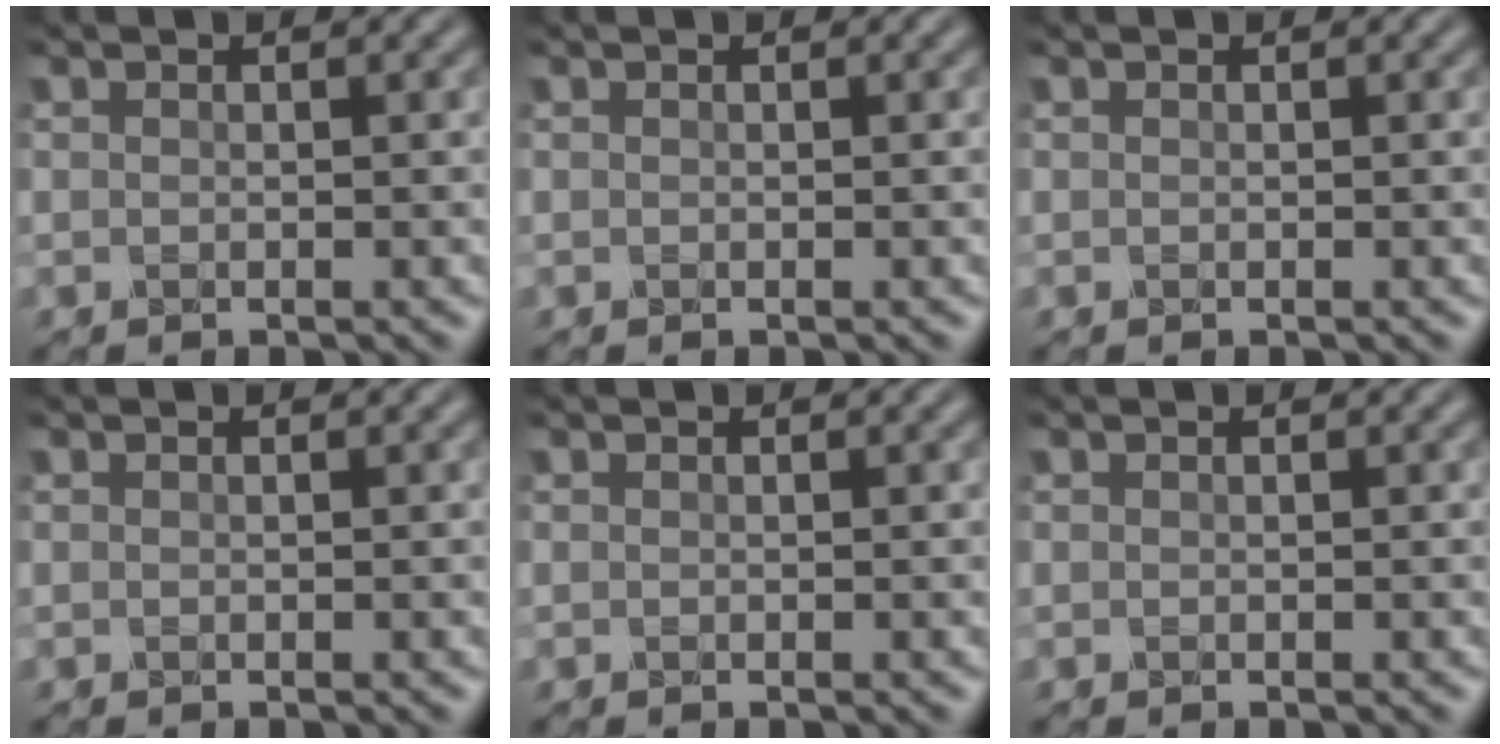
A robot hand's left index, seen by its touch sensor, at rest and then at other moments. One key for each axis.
{"total": 0.0}
{"total": 0.0}
{"total": 0.0}
{"total": 0.0}
{"total": 0.0}